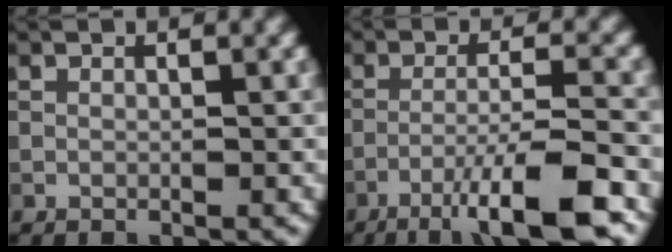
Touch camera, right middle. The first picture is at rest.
{"total": 7.9, "force": [-4.7, 1.0, 6.3], "torque": [-0.098, 0.007, -0.081]}